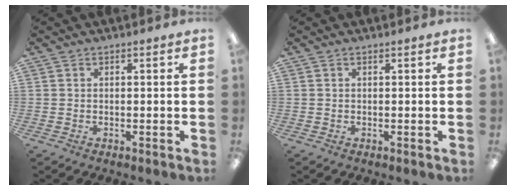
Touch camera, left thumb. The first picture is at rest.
{"total": 0.0}